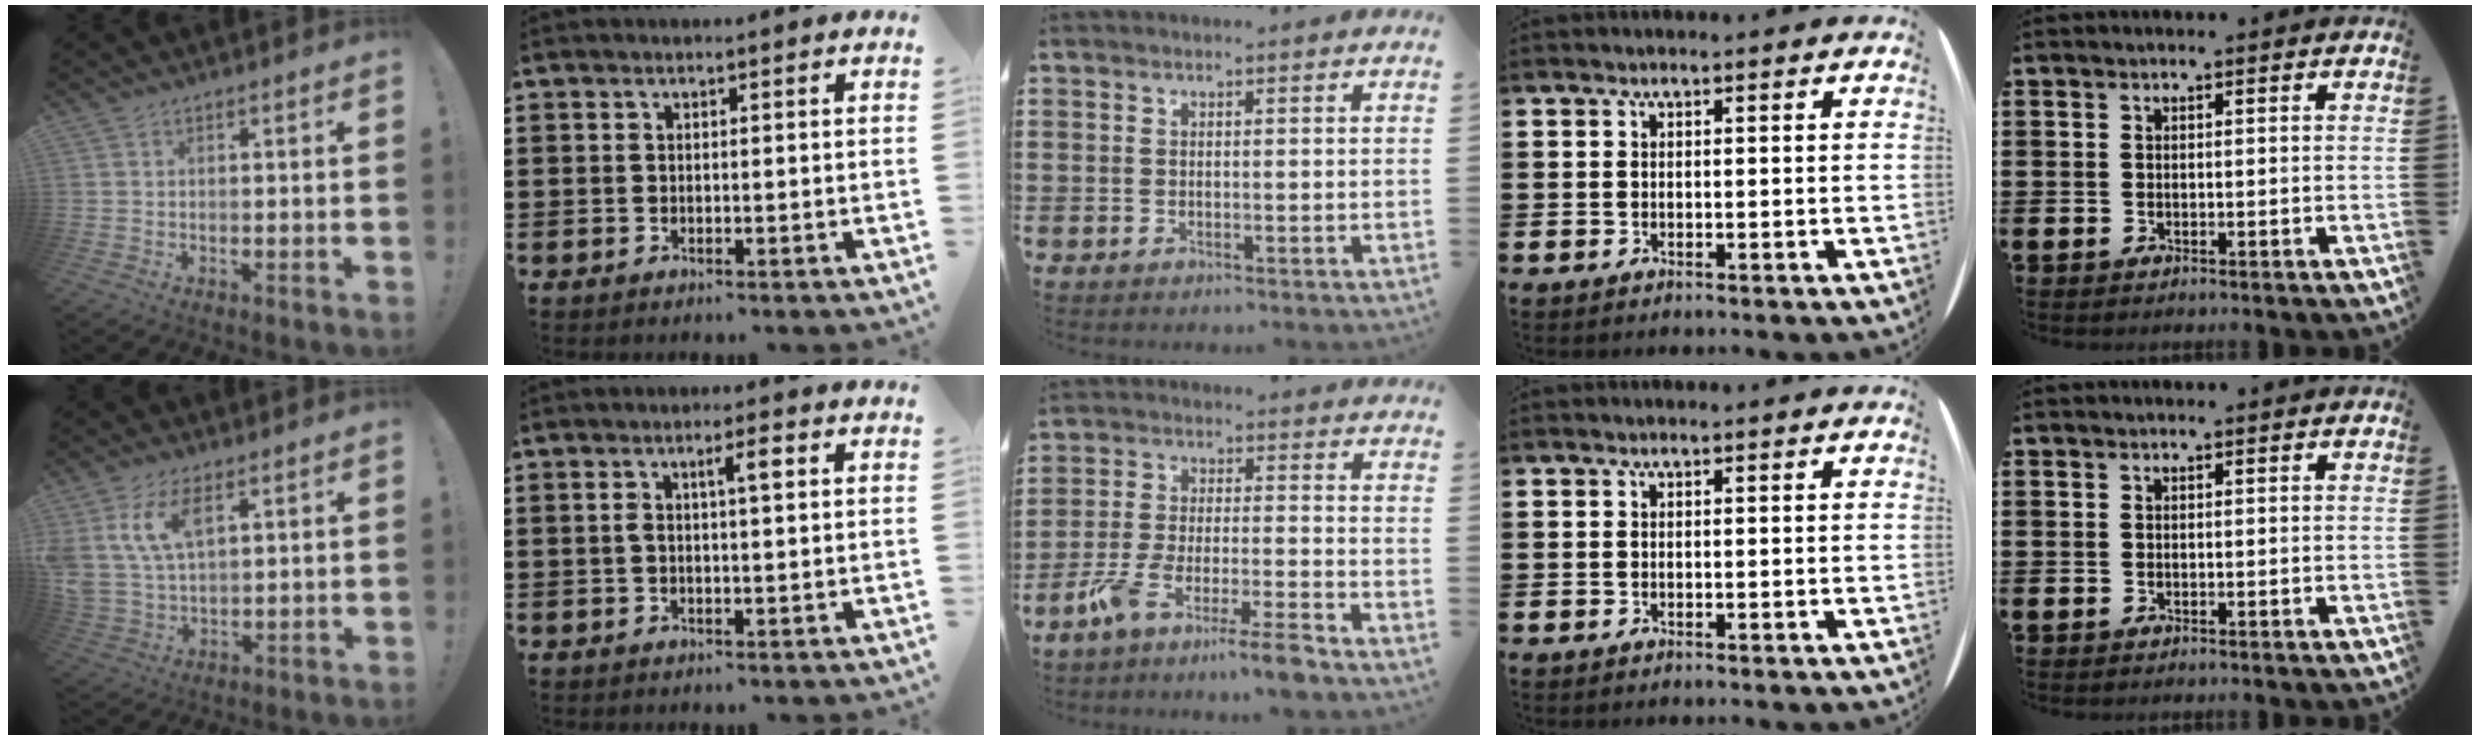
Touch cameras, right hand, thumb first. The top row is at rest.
{"thumb": {"total": 10.9, "force": [5.1, 6.0, 7.6], "torque": [-0.160, -0.012, 0.094]}, "index": {"total": 3.2, "force": [0.8, 0.6, 3.1], "torque": [-0.054, 0.002, 0.008]}, "middle": {"total": 7.6, "force": [-6.6, -0.6, 3.7], "torque": [-0.083, -0.018, -0.128]}}